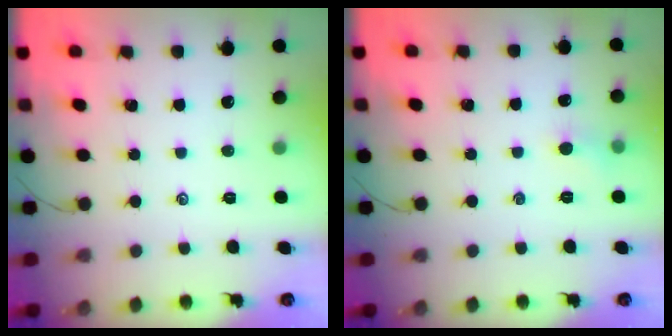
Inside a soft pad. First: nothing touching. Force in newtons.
{"total": 3.6, "press": 3.4, "slide": 1.1}